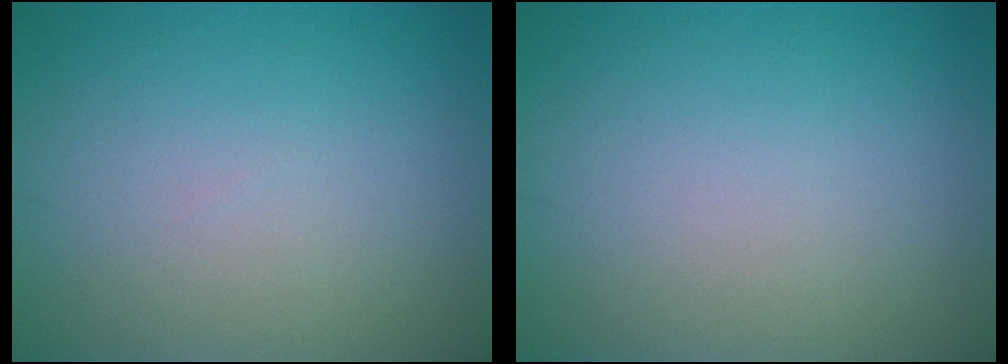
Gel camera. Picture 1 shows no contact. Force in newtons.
{"total": 0.0}